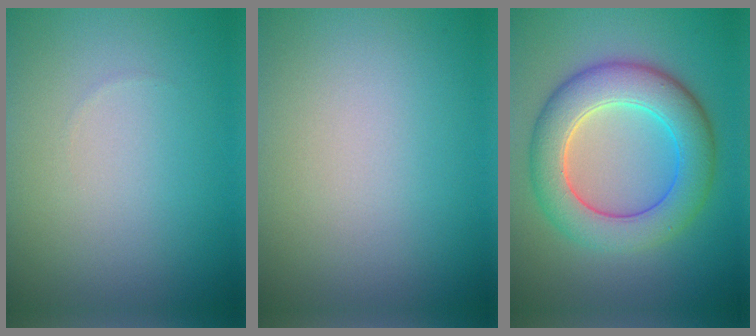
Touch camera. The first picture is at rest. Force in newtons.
{"total": 0.0}
{"total": 7.6, "press": 7.6, "slide": 0.5}